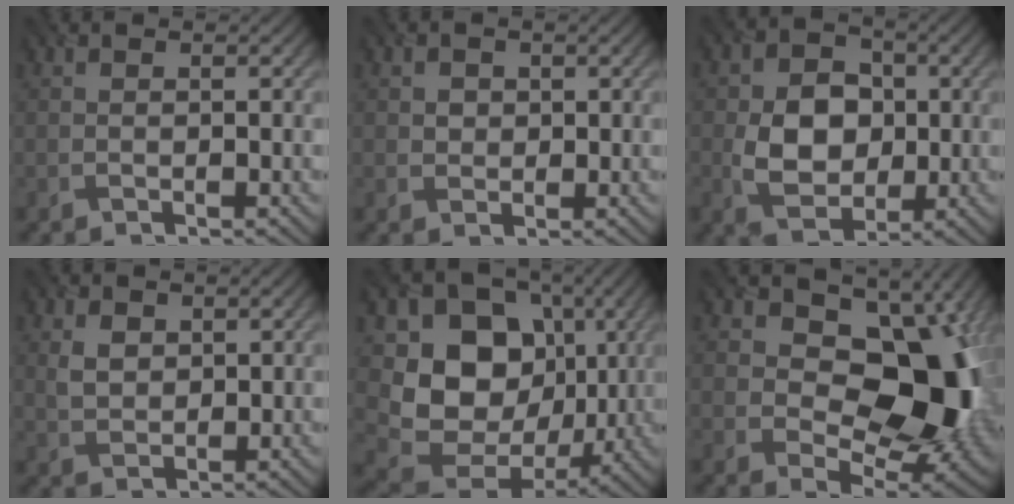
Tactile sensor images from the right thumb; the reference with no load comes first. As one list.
[{"total": 1.7, "force": [0.4, 1.6, 0.6], "torque": [-0.014, -0.004, 0.004]}, {"total": 8.2, "force": [-0.5, 6.2, 5.3], "torque": [-0.108, -0.002, -0.016]}, {"total": 3.3, "force": [1.3, 2.4, 1.9], "torque": [-0.046, -0.002, 0.025]}, {"total": 14.7, "force": [1.0, 12.0, 8.4], "torque": [-0.166, -0.026, 0.018]}, {"total": 16.7, "force": [2.5, 11.2, 12.1], "torque": [-0.146, -0.001, 0.047]}]